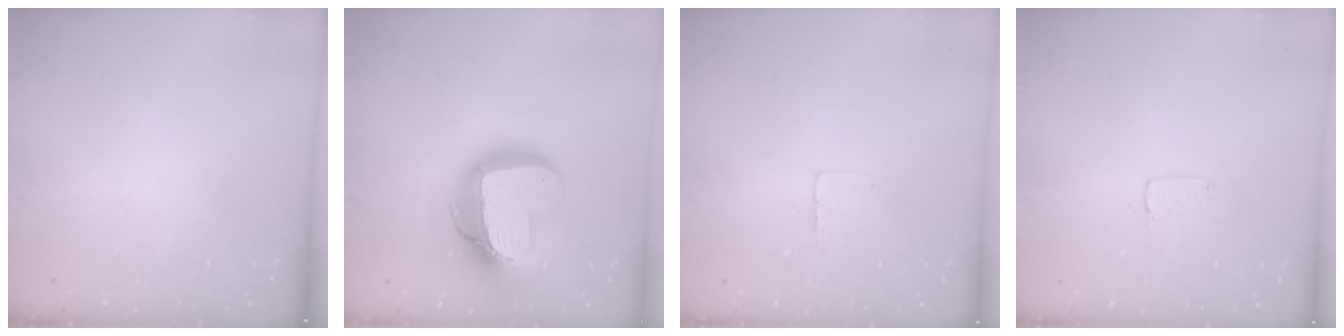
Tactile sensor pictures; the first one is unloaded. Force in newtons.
{"total": 21.9, "press": 21.8, "slide": 2.2}
{"total": 2.3, "press": 2.3, "slide": 0.1}
{"total": 3.4, "press": 3.4, "slide": 0.1}